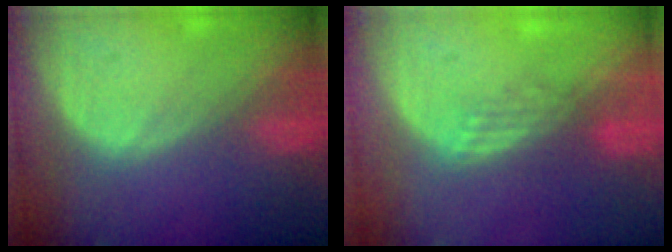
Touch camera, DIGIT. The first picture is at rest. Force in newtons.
{"total": 2.9, "press": 2.4, "slide": 1.6}